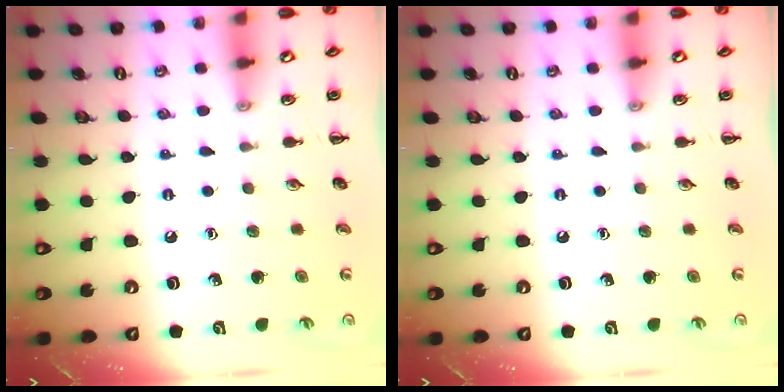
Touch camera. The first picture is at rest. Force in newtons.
{"total": 0.0}